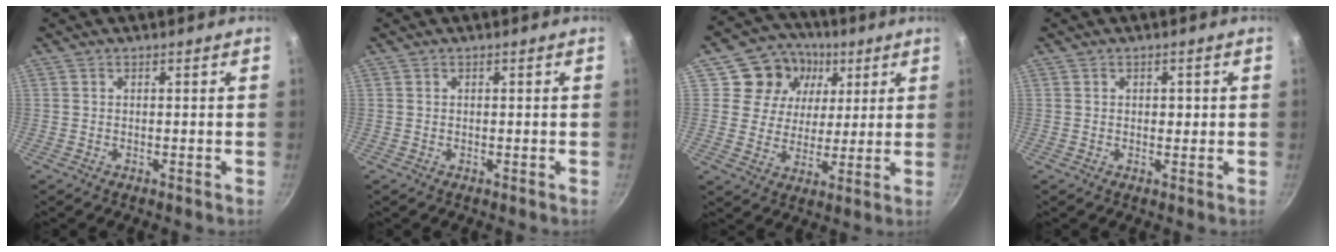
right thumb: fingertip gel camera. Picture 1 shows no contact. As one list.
[{"total": 0.0}, {"total": 12.7, "force": [4.5, 10.9, 4.5], "torque": [-0.042, -0.010, 0.067]}, {"total": 1.7, "force": [0.3, 1.2, 1.1], "torque": [-0.007, 0.001, 0.004]}]